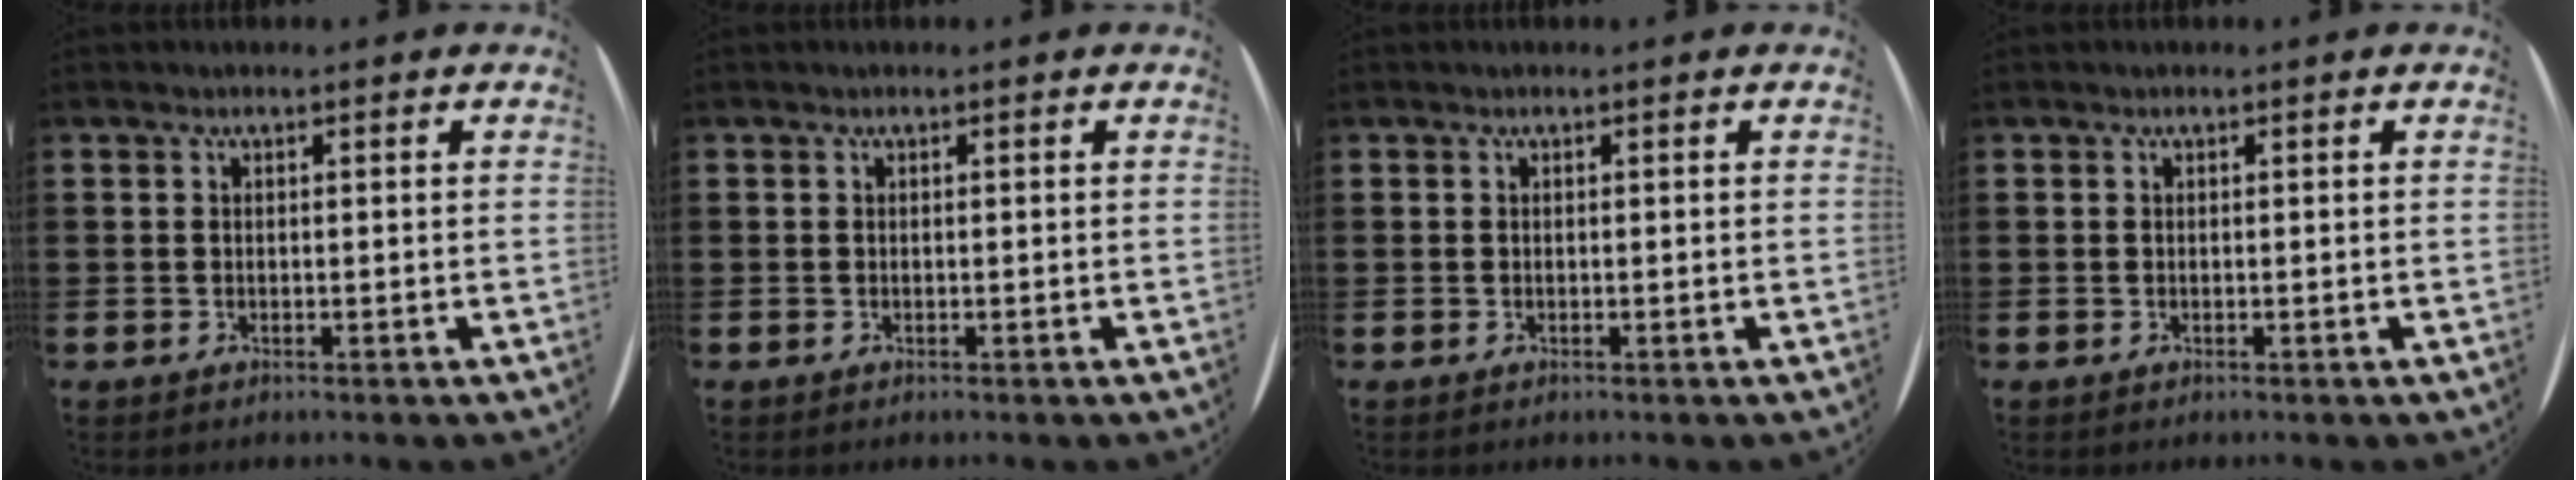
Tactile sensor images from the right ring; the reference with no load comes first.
{"total": 0.0}
{"total": 0.0}
{"total": 0.0}